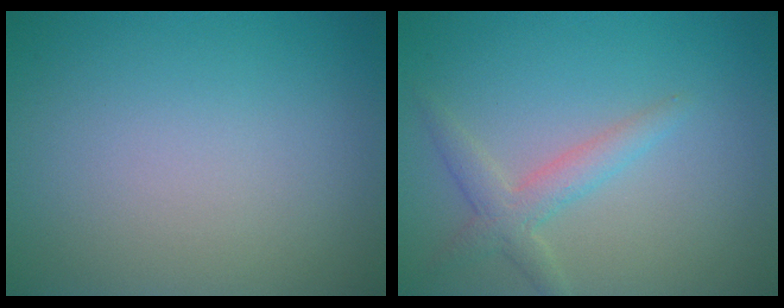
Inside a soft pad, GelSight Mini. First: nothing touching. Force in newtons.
{"total": 2.5, "press": 2.5, "slide": 0.1}